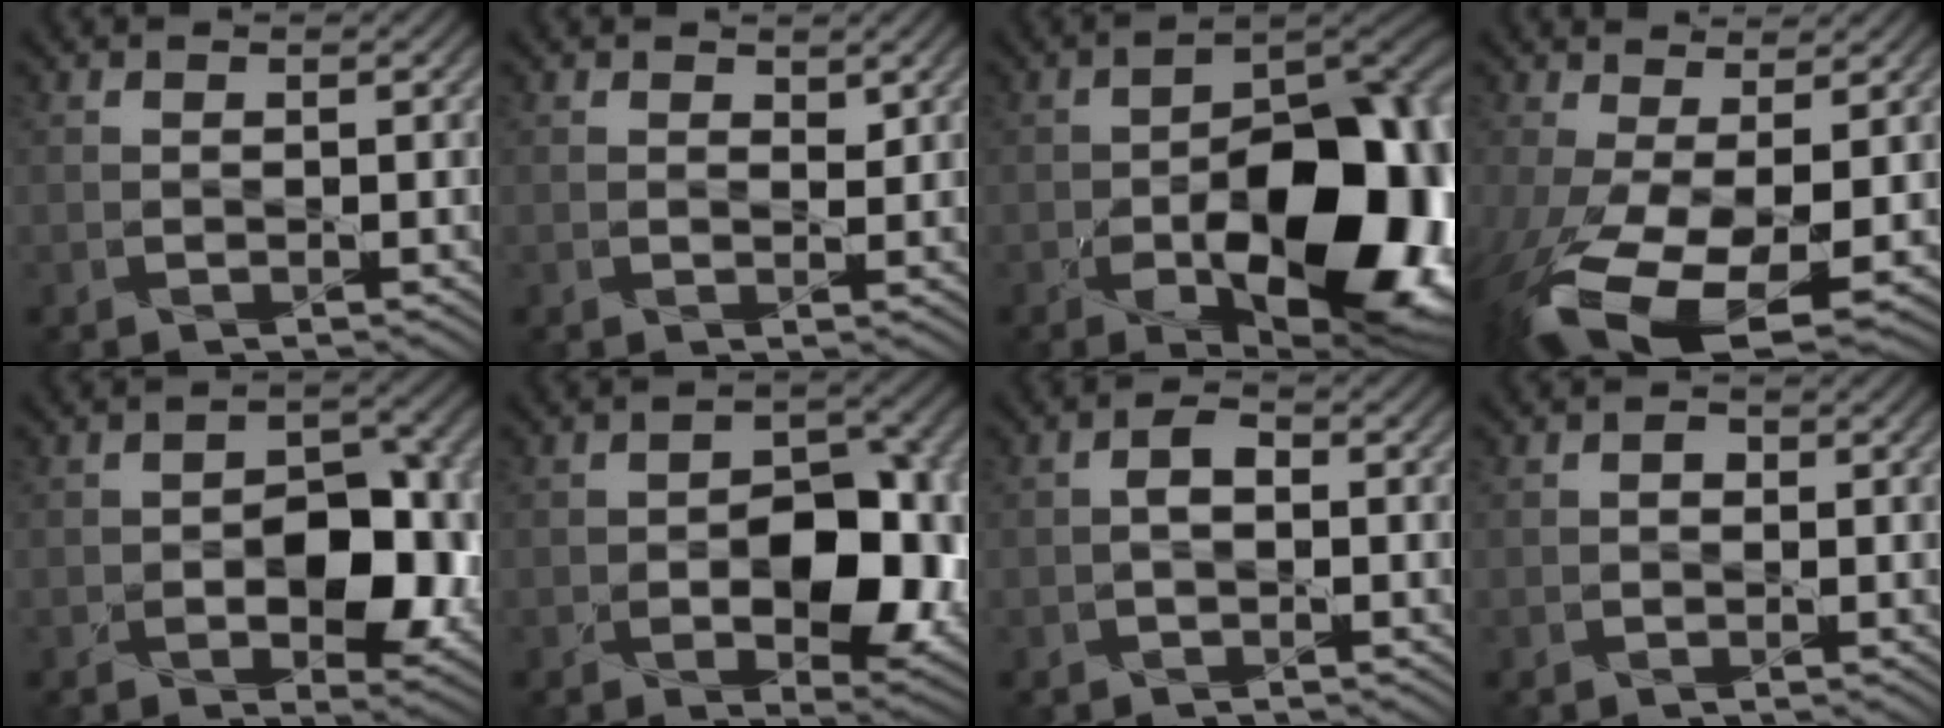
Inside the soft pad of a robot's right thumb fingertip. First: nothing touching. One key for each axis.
{"total": 1.4, "fx": 0.9, "fy": 0.7, "fz": 0.8, "tx": -0.017, "ty": -0.003, "tz": 0.018}
{"total": 18.2, "fx": -5.2, "fy": 9.6, "fz": 14.6, "tx": -0.185, "ty": -0.024, "tz": -0.066}
{"total": 14.2, "fx": -2.9, "fy": 6.9, "fz": 12.1, "tx": -0.281, "ty": -0.045, "tz": -0.030}
{"total": 8.0, "fx": -2.0, "fy": 4.7, "fz": 6.1, "tx": -0.085, "ty": -0.008, "tz": -0.028}
{"total": 9.4, "fx": -2.1, "fy": 5.5, "fz": 7.3, "tx": -0.106, "ty": -0.011, "tz": -0.026}
{"total": 1.7, "fx": -0.4, "fy": 0.9, "fz": 1.4, "tx": -0.026, "ty": 0.006, "tz": -0.010}
{"total": 0.8, "fx": -0.2, "fy": 0.7, "fz": 0.4, "tx": -0.004, "ty": -0.002, "tz": -0.007}